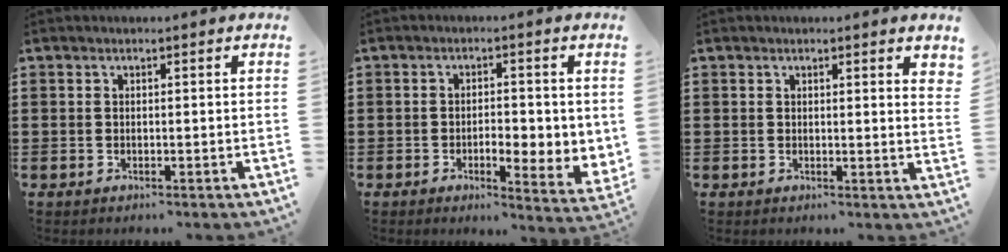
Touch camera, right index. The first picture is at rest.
{"total": 4.1, "force": [-0.6, 1.7, 3.7], "torque": [-0.063, -0.004, -0.014]}
{"total": 1.2, "force": [1.0, 0.0, 0.8], "torque": [-0.010, -0.002, 0.017]}